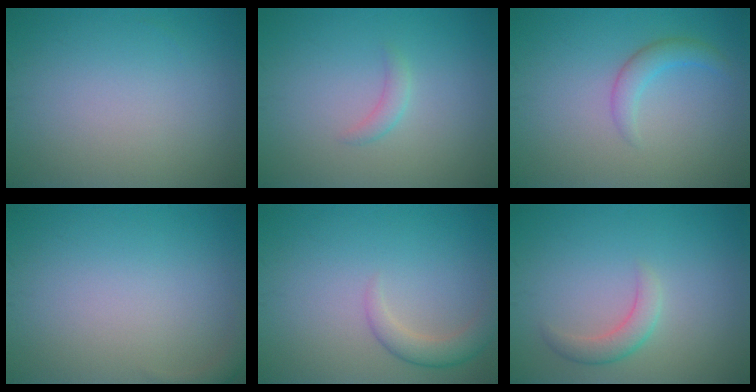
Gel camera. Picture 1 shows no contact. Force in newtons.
{"total": 1.2, "press": 1.1, "slide": 0.0}
{"total": 2.0, "press": 2.0, "slide": 0.1}
{"total": 1.1, "press": 1.1, "slide": 0.1}
{"total": 2.4, "press": 2.4, "slide": 0.2}
{"total": 2.2, "press": 2.1, "slide": 0.1}